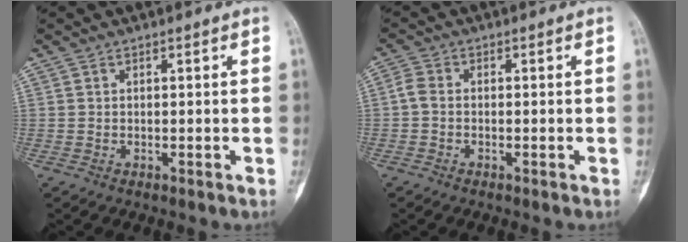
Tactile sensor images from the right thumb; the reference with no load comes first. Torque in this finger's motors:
{"motor_torque": [0.80, -0.03, 0.09, -0.52, 0.03]}